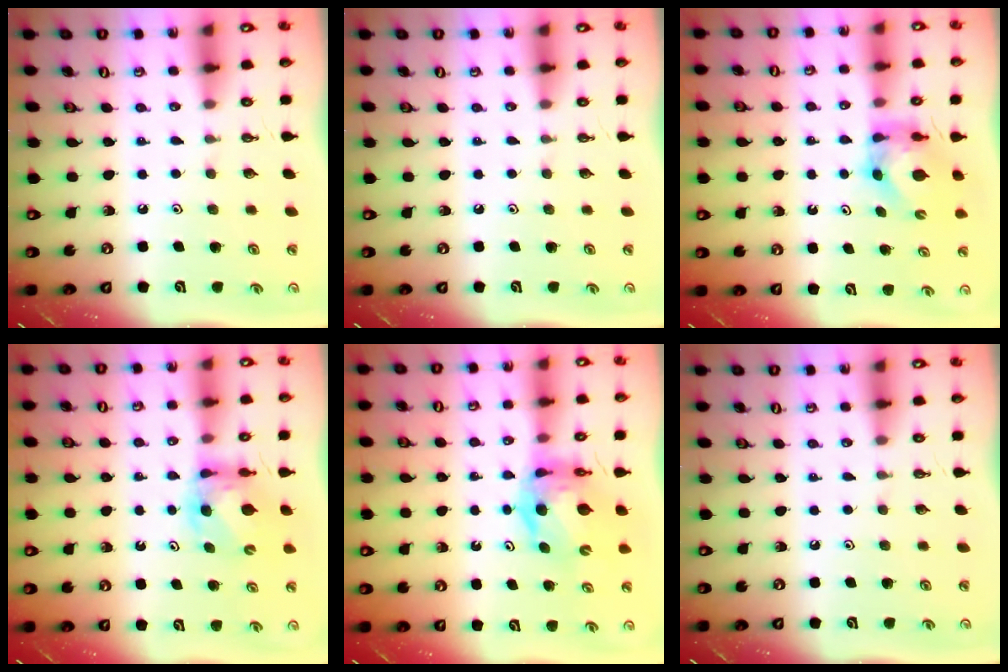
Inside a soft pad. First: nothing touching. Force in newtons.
{"total": 0.0}
{"total": 5.6, "press": 5.6, "slide": 0.1}
{"total": 6.3, "press": 6.3, "slide": 0.7}
{"total": 7.6, "press": 7.5, "slide": 0.9}
{"total": 0.0}